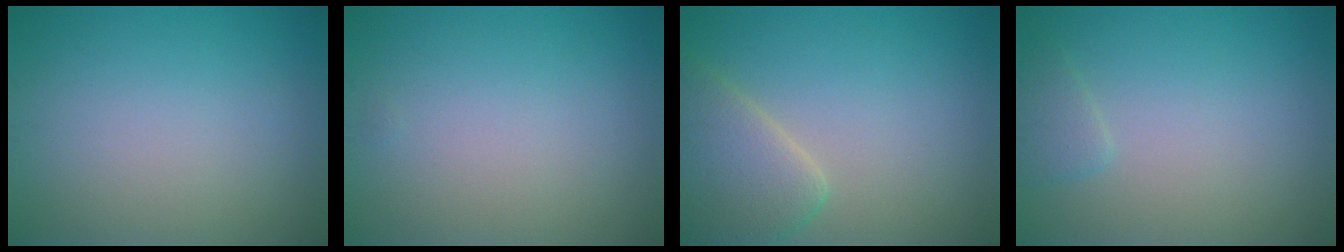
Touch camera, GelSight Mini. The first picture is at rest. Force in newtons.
{"total": 0.0}
{"total": 5.0, "press": 5.0, "slide": 0.4}
{"total": 1.3, "press": 1.3, "slide": 0.1}